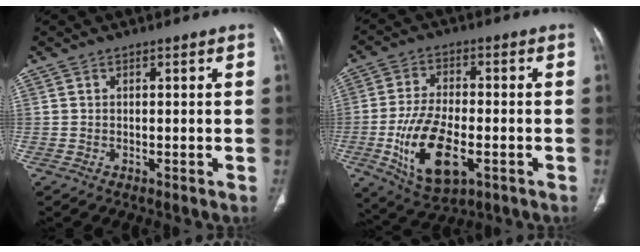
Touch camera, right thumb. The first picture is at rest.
{"total": 14.5, "force": [-4.3, 7.0, 11.9], "torque": [-0.223, 0.001, -0.066]}